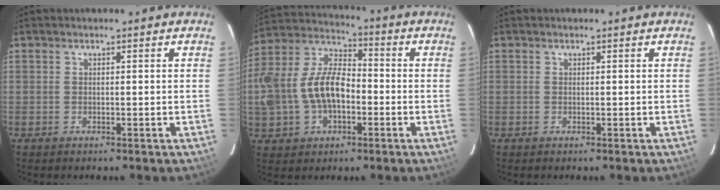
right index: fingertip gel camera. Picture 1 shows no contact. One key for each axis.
{"total": 16.6, "fx": -2.9, "fy": 10.5, "fz": 12.5, "tx": -0.283, "ty": 0.019, "tz": -0.048}
{"total": 0.0}